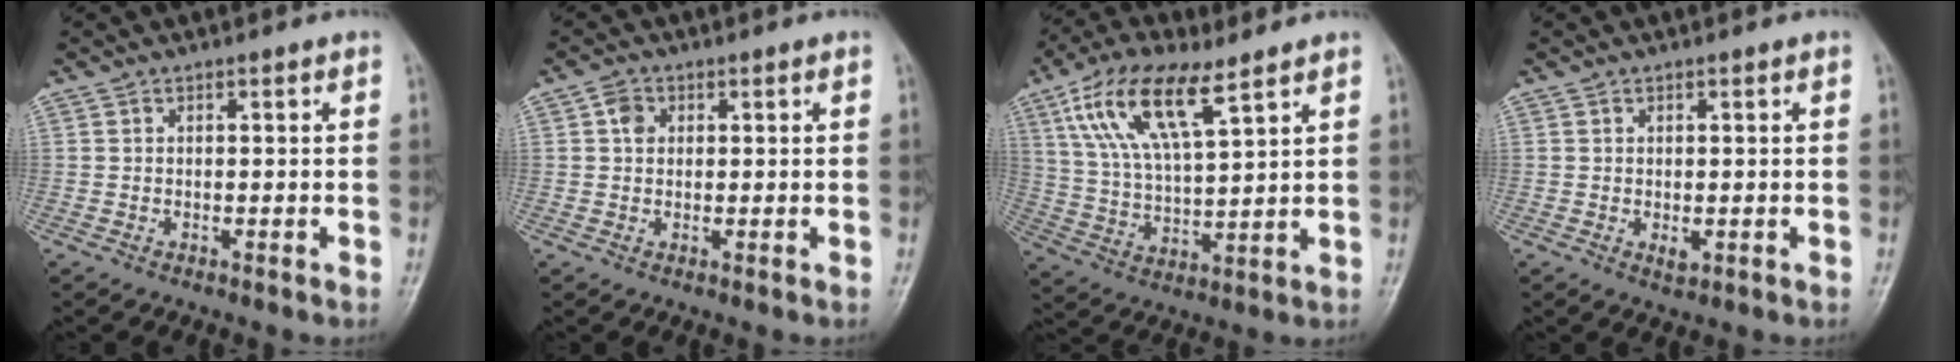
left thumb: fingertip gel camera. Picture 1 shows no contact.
{"total": 2.6, "force": [0.7, 2.1, 1.4], "torque": [-0.013, 0.000, 0.008]}
{"total": 14.8, "force": [7.9, 5.3, 11.3], "torque": [-0.208, -0.017, 0.152]}
{"total": 1.7, "force": [-0.2, 1.0, 1.4], "torque": [-0.018, -0.004, -0.002]}